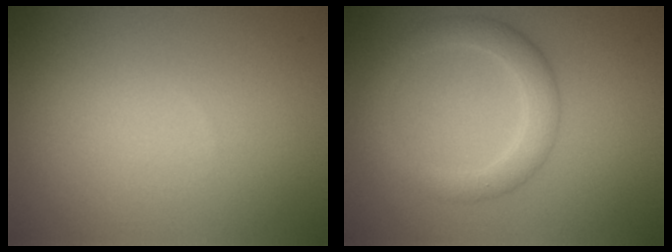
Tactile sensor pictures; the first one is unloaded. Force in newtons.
{"total": 3.3, "press": 3.3, "slide": 0.1}